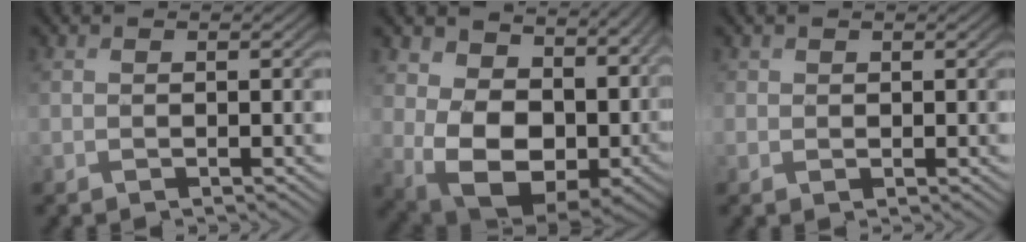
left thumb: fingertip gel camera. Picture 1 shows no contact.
{"total": 15.4, "force": [1.5, 10.1, 11.5], "torque": [-0.243, -0.031, 0.066]}
{"total": 0.7, "force": [0.1, 0.1, -0.7], "torque": [0.011, -0.002, 0.008]}